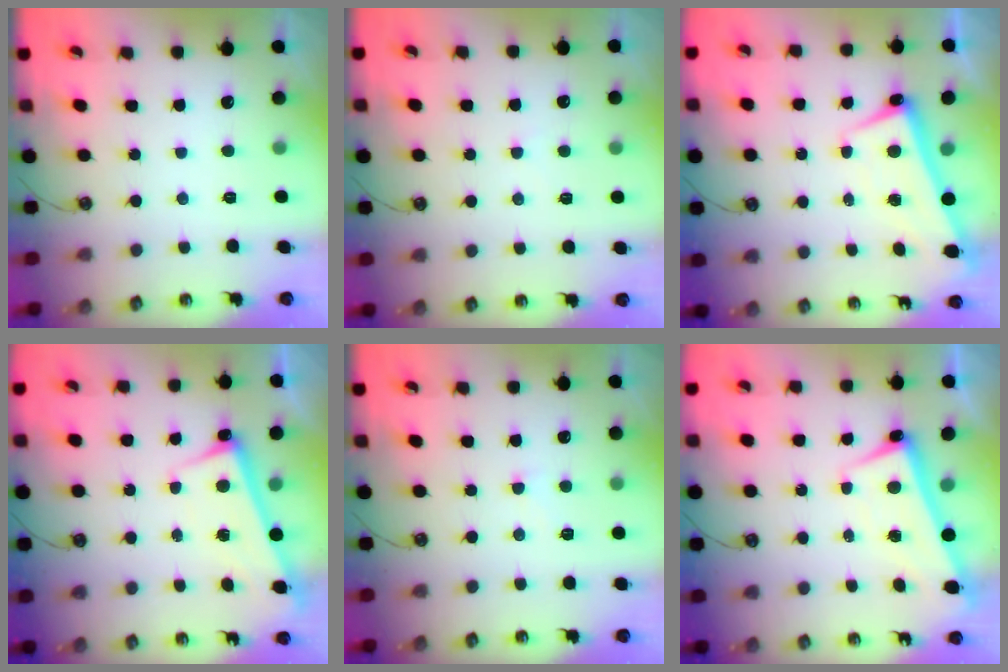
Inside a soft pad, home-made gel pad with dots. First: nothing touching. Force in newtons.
{"total": 3.0, "press": 2.9, "slide": 0.4}
{"total": 2.7, "press": 2.6, "slide": 0.8}
{"total": 2.8, "press": 2.7, "slide": 0.5}
{"total": 2.5, "press": 2.5, "slide": 0.4}
{"total": 2.6, "press": 2.4, "slide": 0.8}